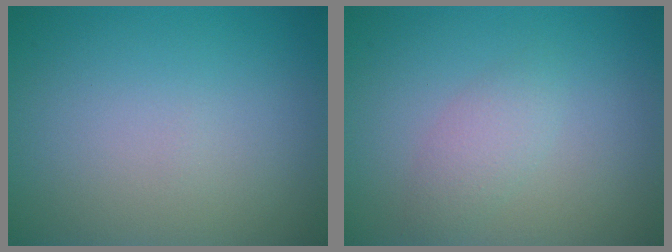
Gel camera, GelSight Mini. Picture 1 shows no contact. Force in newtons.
{"total": 1.8, "press": 1.8, "slide": 0.0}